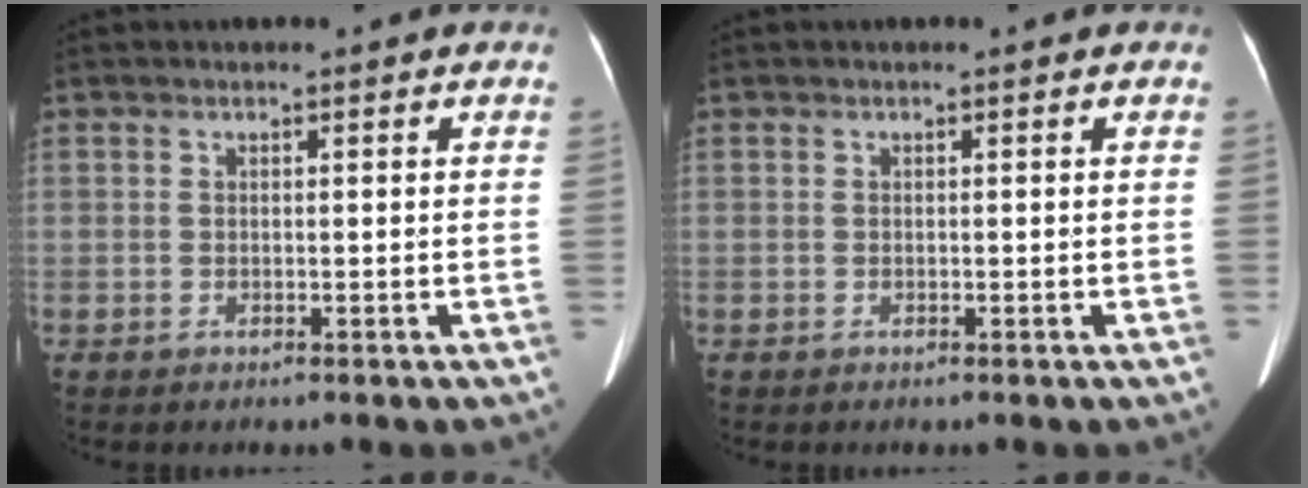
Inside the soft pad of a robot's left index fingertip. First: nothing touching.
{"total": 0.0}